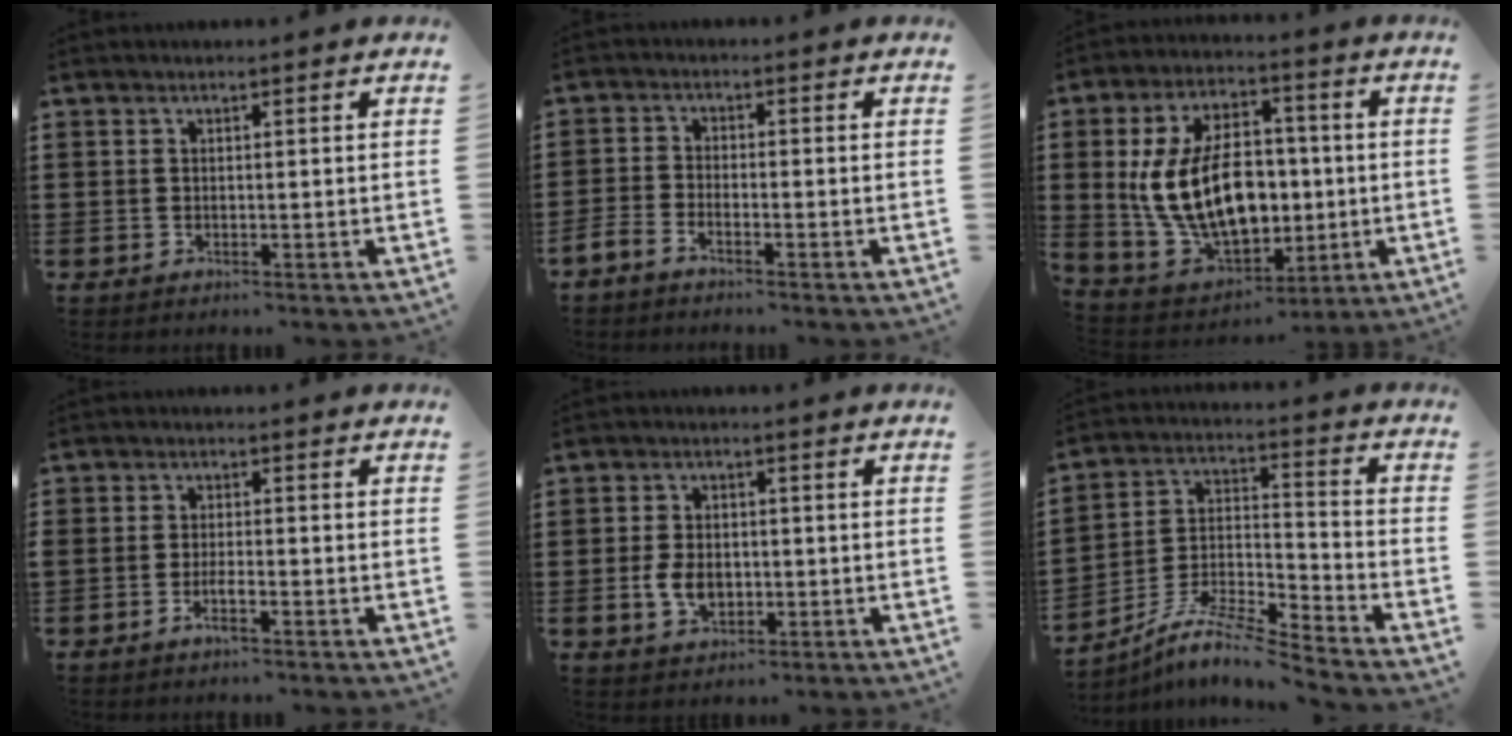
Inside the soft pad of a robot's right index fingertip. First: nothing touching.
{"total": 1.8, "force": [-1.8, 0.1, 0.3], "torque": [-0.016, 0.001, -0.038]}
{"total": 14.8, "force": [0.2, 9.1, 11.7], "torque": [-0.248, 0.001, 0.007]}
{"total": 2.3, "force": [-1.4, 0.6, 1.7], "torque": [-0.037, 0.000, -0.028]}
{"total": 4.8, "force": [-0.9, 3.1, 3.5], "torque": [-0.082, -0.002, -0.018]}
{"total": 7.7, "force": [-7.2, 0.1, 2.7], "torque": [-0.062, -0.008, -0.146]}